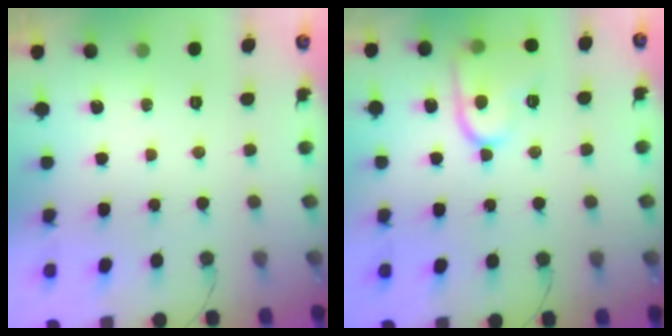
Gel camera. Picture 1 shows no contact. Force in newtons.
{"total": 13.1, "press": 13.1, "slide": 1.3}